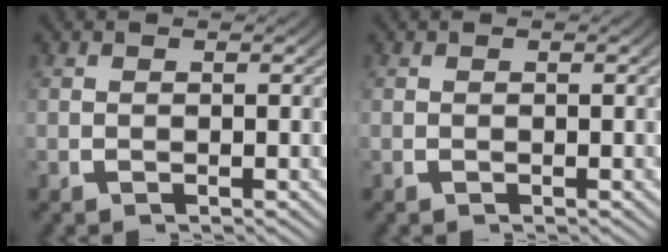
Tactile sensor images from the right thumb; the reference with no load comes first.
{"total": 0.0}